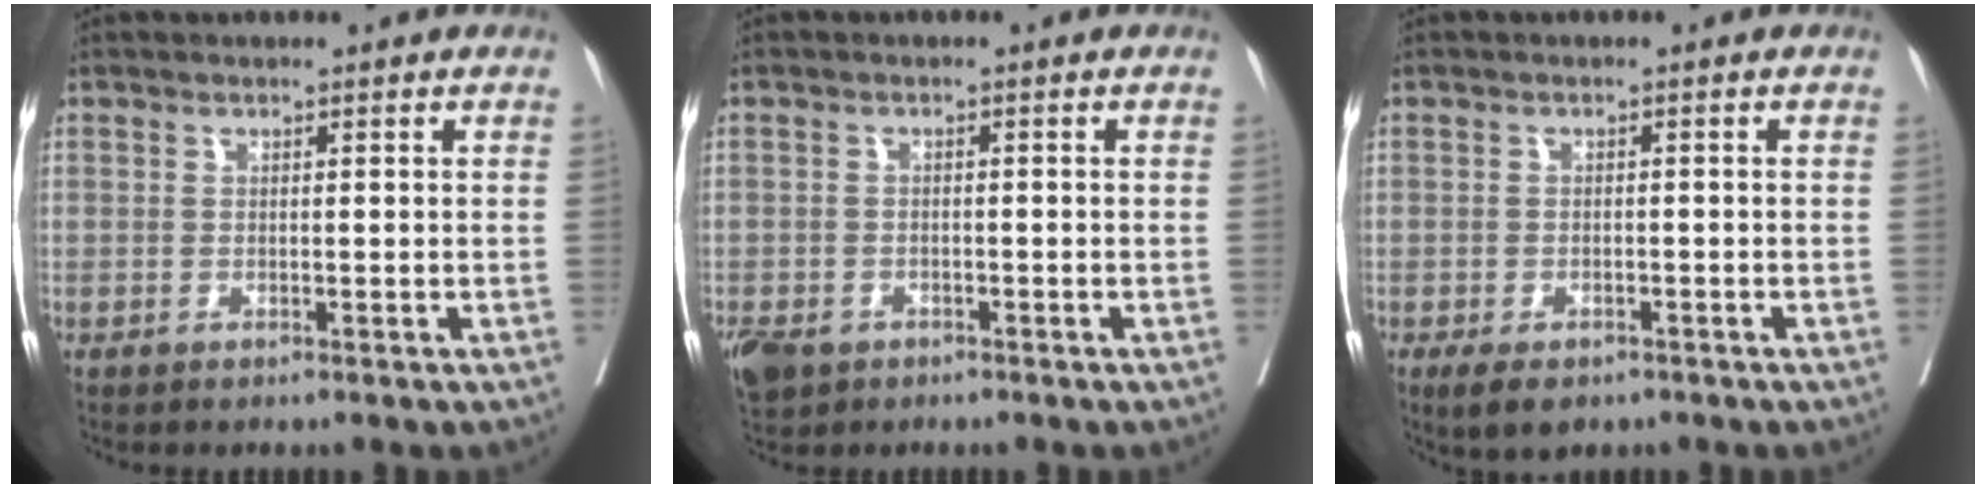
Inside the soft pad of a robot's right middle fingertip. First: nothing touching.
{"total": 7.2, "force": [-4.1, 5.2, 2.9], "torque": [-0.076, -0.007, -0.063]}
{"total": 4.8, "force": [-3.4, 2.4, 2.5], "torque": [-0.036, -0.005, -0.049]}